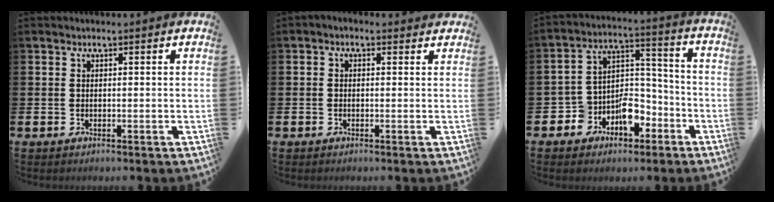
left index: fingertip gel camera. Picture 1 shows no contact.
{"total": 0.6, "force": [-0.4, 0.3, 0.3], "torque": [-0.002, -0.001, -0.008]}
{"total": 7.3, "force": [-3.8, 5.5, 3.0], "torque": [-0.066, 0.003, -0.070]}